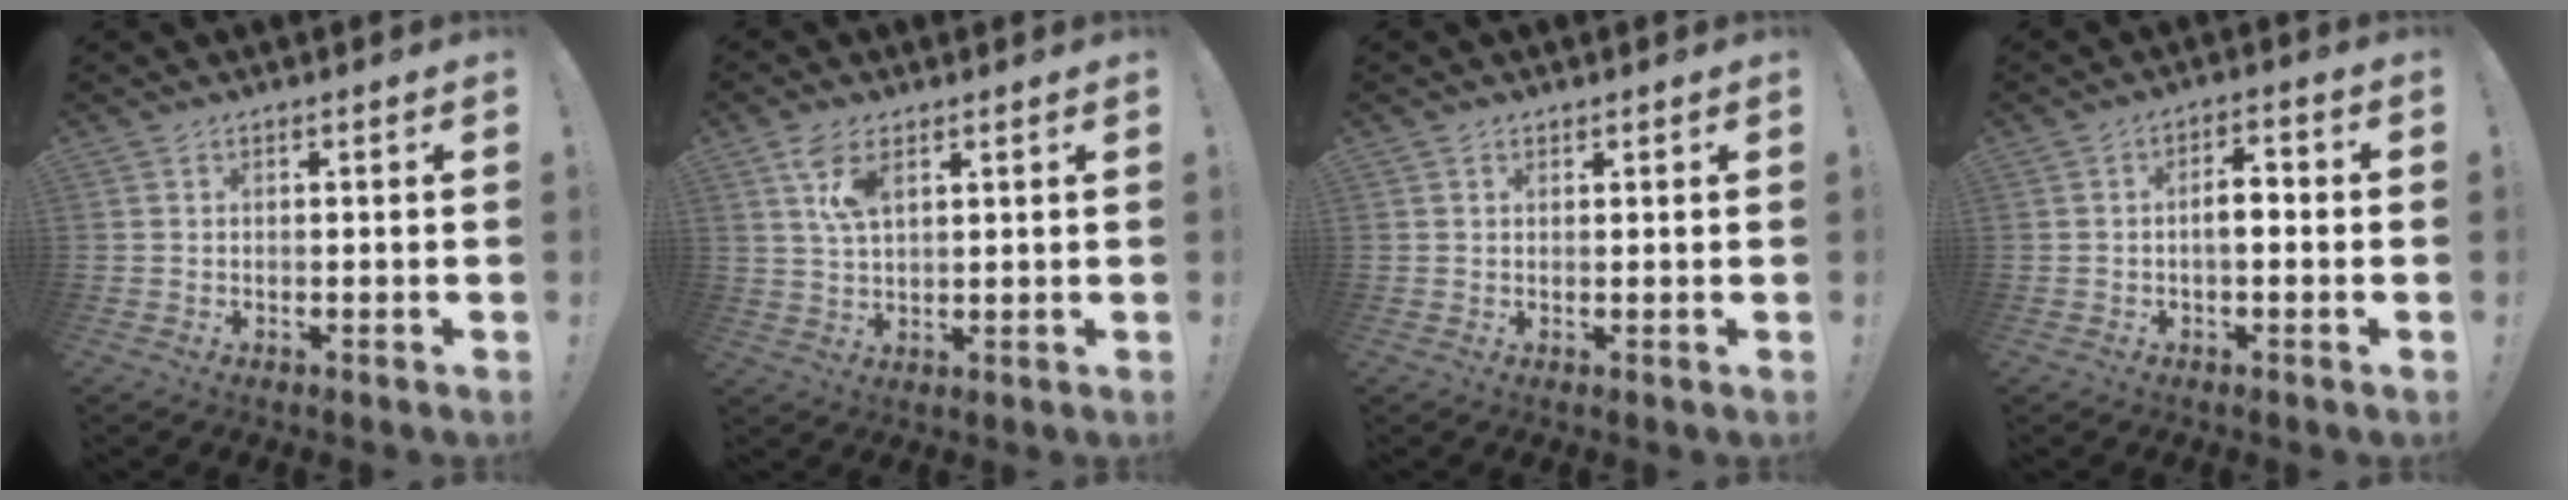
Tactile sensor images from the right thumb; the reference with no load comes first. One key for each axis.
{"total": 7.2, "fx": 3.5, "fy": 3.3, "fz": 5.4, "tx": -0.106, "ty": -0.008, "tz": 0.061}
{"total": 0.9, "fx": 0.6, "fy": 0.6, "fz": 0.2, "tx": 0.005, "ty": -0.003, "tz": 0.010}
{"total": 5.5, "fx": -1.0, "fy": 2.8, "fz": 4.7, "tx": -0.076, "ty": 0.015, "tz": -0.021}